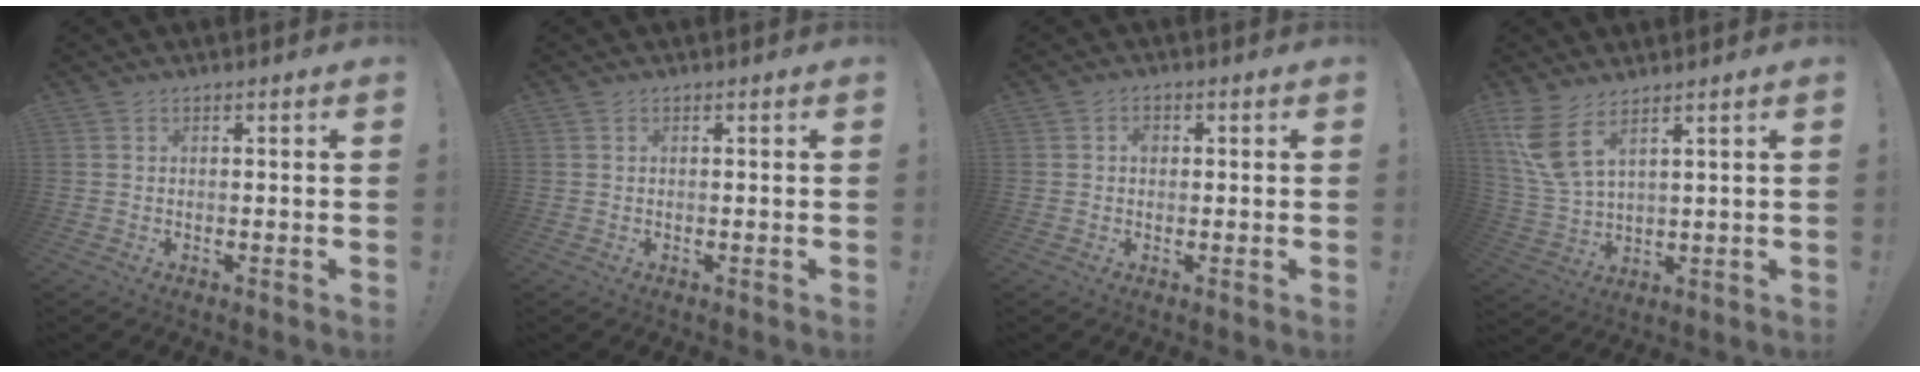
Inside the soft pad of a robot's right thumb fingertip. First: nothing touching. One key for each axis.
{"total": 0.0}
{"total": 1.9, "fx": 0.1, "fy": 1.6, "fz": 1.1, "tx": -0.006, "ty": 0.000, "tz": -0.002}
{"total": 9.2, "fx": 6.0, "fy": 3.5, "fz": 6.1, "tx": -0.130, "ty": -0.024, "tz": 0.118}